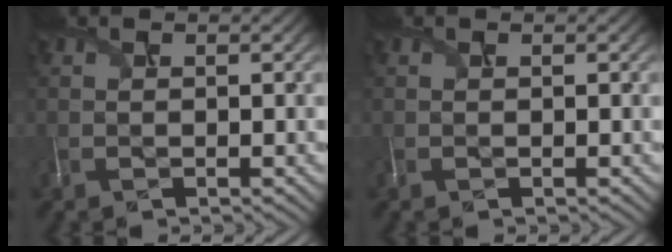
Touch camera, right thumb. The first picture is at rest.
{"total": 0.0}